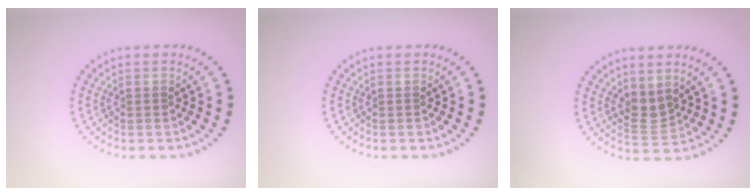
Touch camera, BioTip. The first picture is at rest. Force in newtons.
{"total": 0.0}
{"total": 2.1, "press": 1.7, "slide": 1.2}